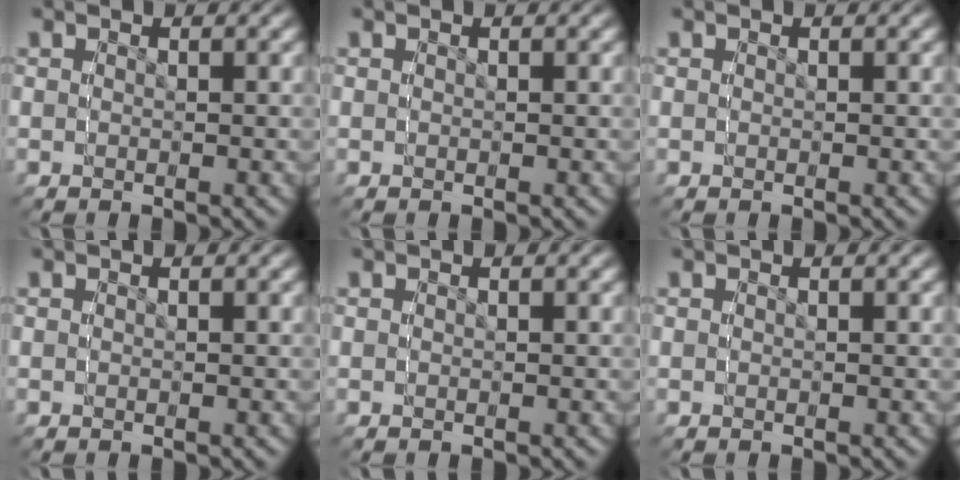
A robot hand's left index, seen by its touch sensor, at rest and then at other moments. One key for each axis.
{"total": 0.0}
{"total": 0.0}
{"total": 0.0}
{"total": 0.0}
{"total": 0.0}